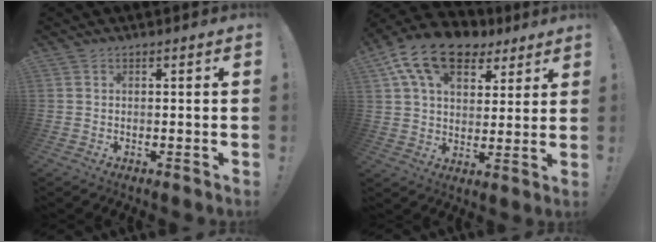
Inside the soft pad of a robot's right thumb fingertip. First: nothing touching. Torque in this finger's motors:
{"motor_torque": [1.33, 3.59, 0.78, -0.22, 0.13]}